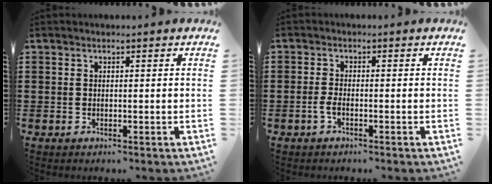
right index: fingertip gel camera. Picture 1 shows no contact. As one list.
[{"total": 1.9, "force": [-0.9, 0.5, 1.6], "torque": [-0.043, -0.005, -0.021]}]